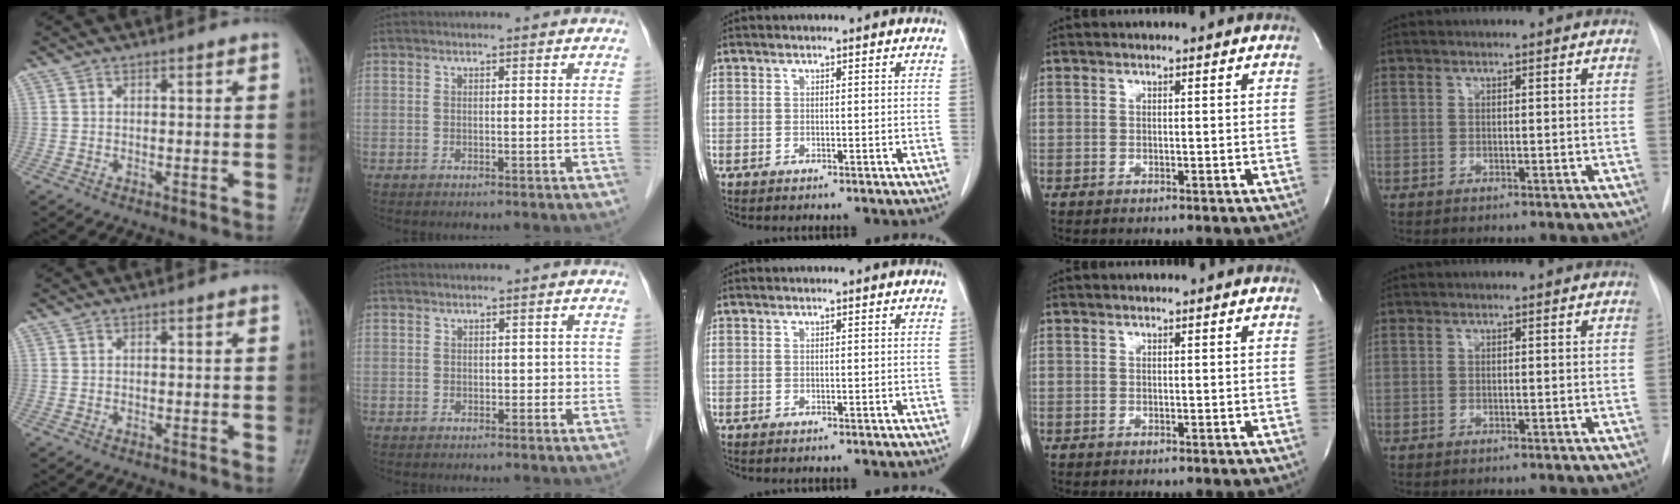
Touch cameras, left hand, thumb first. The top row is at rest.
{"index": {"total": 1.4, "force": [-0.1, 1.1, 0.9], "torque": [-0.005, 0.006, -0.002]}}